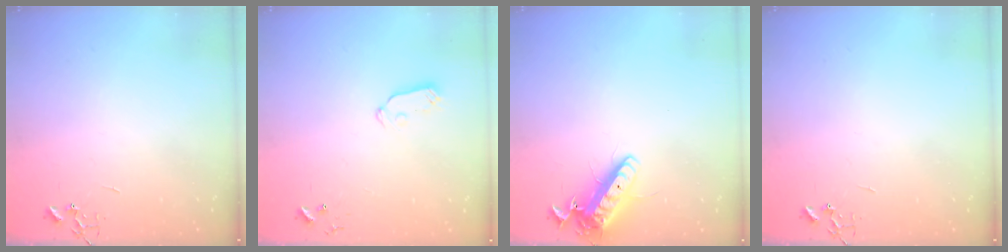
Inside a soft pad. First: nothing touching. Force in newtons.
{"total": 6.0, "press": 6.0, "slide": 0.5}
{"total": 13.4, "press": 13.1, "slide": 2.5}
{"total": 0.0}